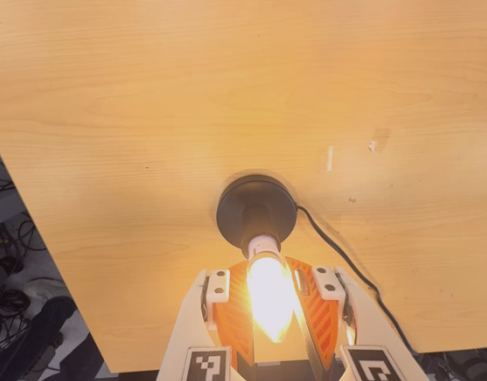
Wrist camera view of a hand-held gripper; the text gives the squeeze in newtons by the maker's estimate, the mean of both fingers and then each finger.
{"total": 13.7, "left": 13.7, "right": 13.8}